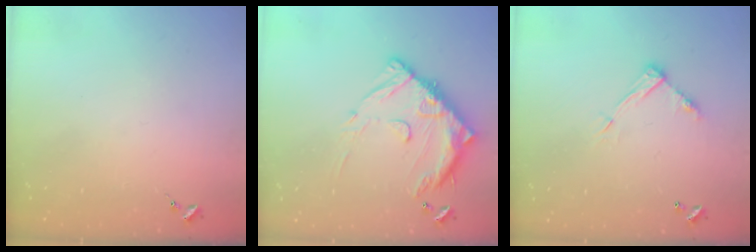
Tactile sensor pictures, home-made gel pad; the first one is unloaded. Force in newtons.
{"total": 16.1, "press": 16.0, "slide": 1.3}
{"total": 9.2, "press": 9.2, "slide": 0.1}